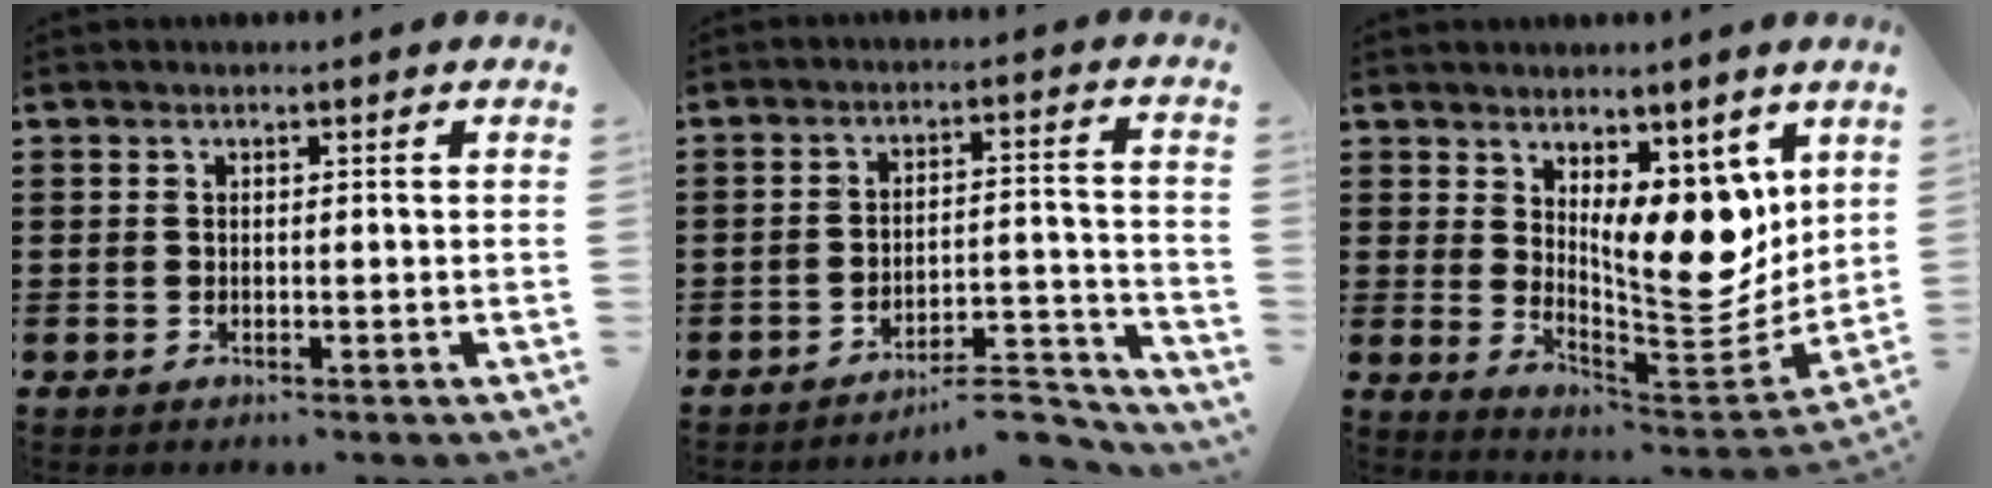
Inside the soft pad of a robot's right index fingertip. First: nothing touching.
{"total": 7.3, "force": [-6.8, 0.9, 2.5], "torque": [-0.034, 0.012, -0.128]}
{"total": 11.5, "force": [5.1, 5.6, 8.6], "torque": [-0.119, -0.047, 0.096]}